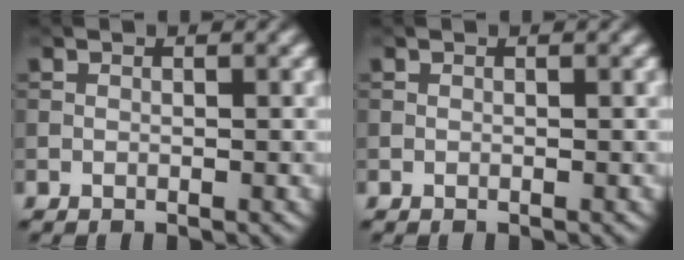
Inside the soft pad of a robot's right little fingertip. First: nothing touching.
{"total": 0.0}